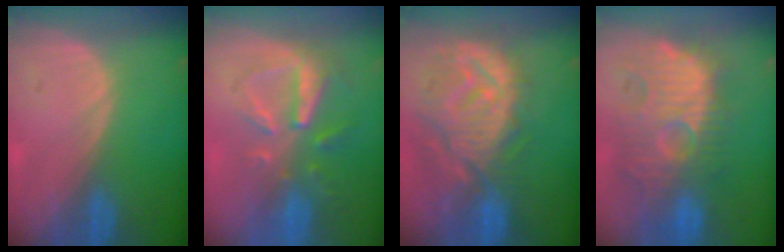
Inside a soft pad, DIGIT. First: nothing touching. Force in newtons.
{"total": 8.2, "press": 7.4, "slide": 3.6}
{"total": 12.4, "press": 11.1, "slide": 5.6}
{"total": 12.4, "press": 12.0, "slide": 3.4}